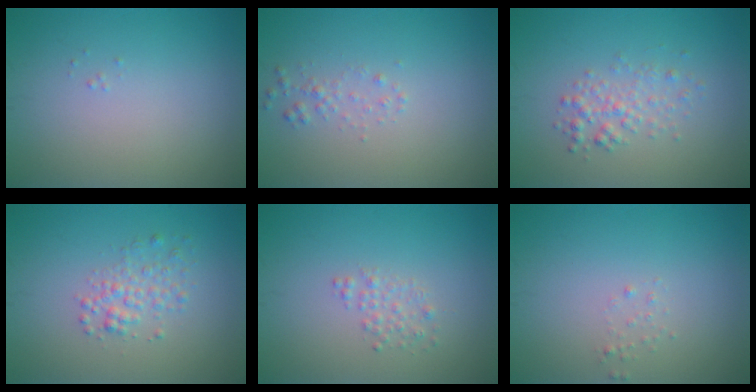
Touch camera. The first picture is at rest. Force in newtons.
{"total": 1.0, "press": 1.0, "slide": 0.1}
{"total": 2.0, "press": 2.0, "slide": 0.1}
{"total": 2.1, "press": 2.1, "slide": 0.1}
{"total": 1.3, "press": 1.3, "slide": 0.0}
{"total": 0.6, "press": 0.6, "slide": 0.1}